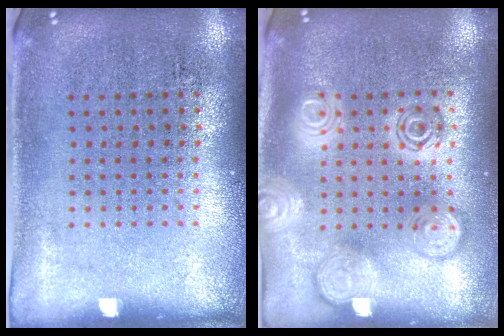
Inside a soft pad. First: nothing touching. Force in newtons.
{"total": 2.9, "press": 2.8, "slide": 0.4}